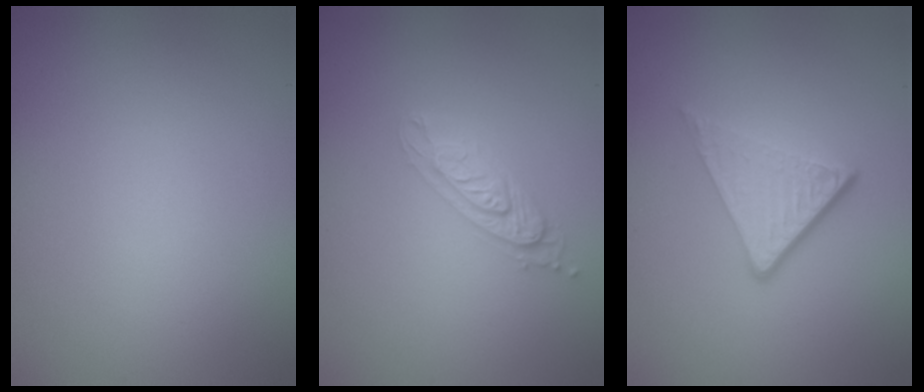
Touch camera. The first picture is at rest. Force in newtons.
{"total": 2.1, "press": 2.1, "slide": 0.4}
{"total": 3.7, "press": 2.4, "slide": 2.8}